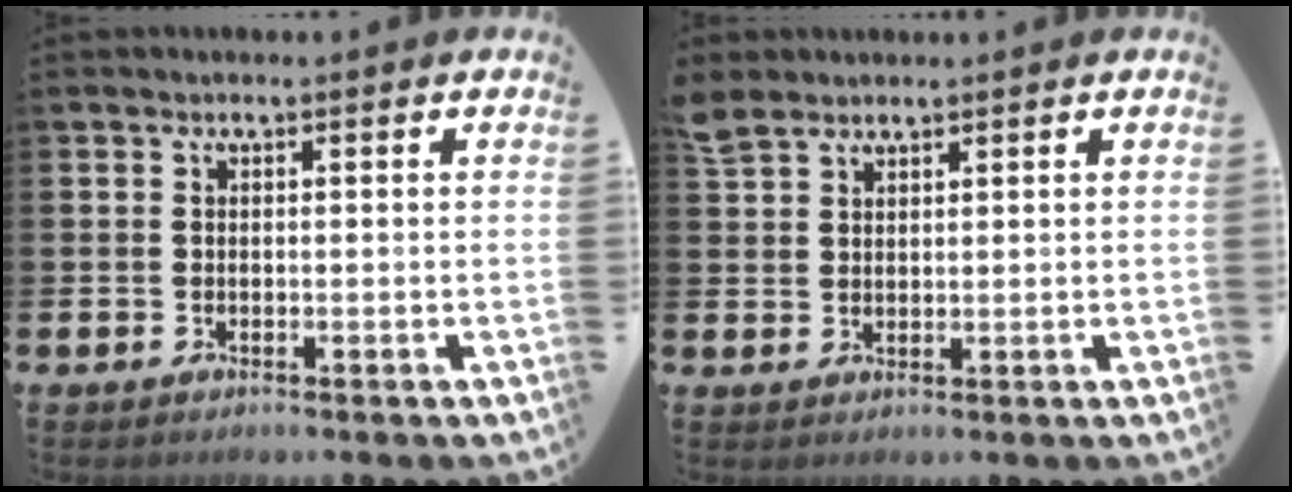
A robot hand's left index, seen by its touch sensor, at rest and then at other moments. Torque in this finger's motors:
{"motor_torque": [0.48, -0.52, 0.18, 0.21]}